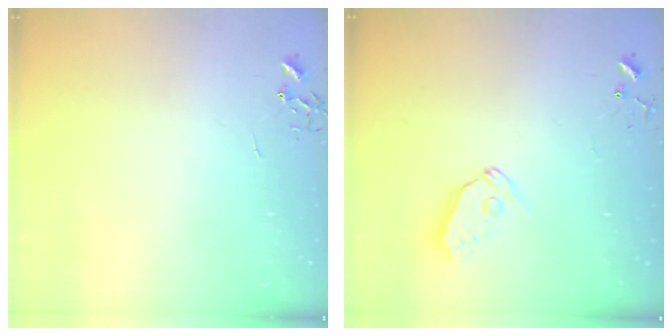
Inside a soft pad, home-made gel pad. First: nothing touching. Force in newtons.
{"total": 7.3, "press": 7.2, "slide": 0.8}